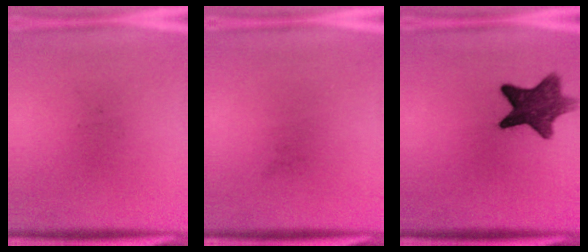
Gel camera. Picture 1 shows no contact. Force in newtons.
{"total": 0.0}
{"total": 9.7}